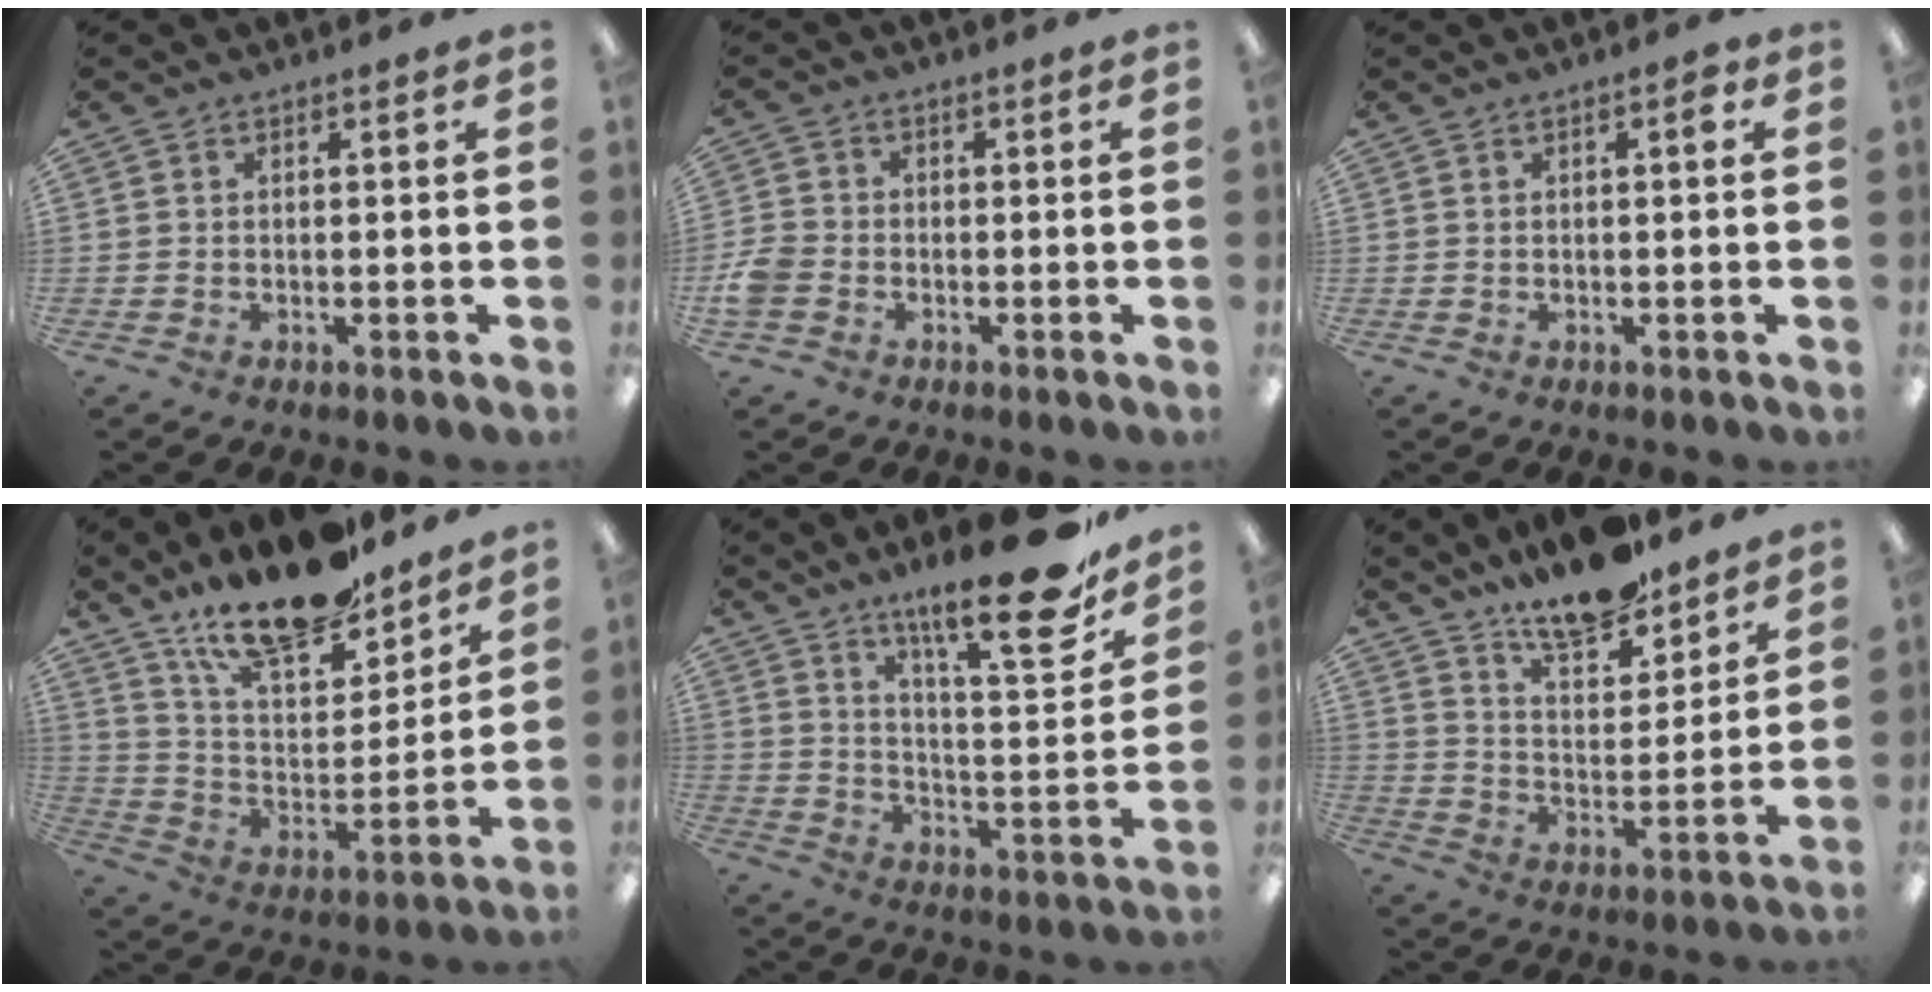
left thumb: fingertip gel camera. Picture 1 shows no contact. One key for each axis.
{"total": 4.9, "fx": -1.7, "fy": 3.9, "fz": 2.5, "tx": -0.050, "ty": 0.013, "tz": -0.030}
{"total": 1.9, "fx": 0.7, "fy": 0.4, "fz": 1.7, "tx": -0.026, "ty": 0.002, "tz": 0.008}
{"total": 19.9, "fx": 16.3, "fy": 6.4, "fz": 9.5, "tx": -0.175, "ty": -0.099, "tz": 0.285}
{"total": 22.3, "fx": 15.9, "fy": 5.8, "fz": 14.5, "tx": -0.204, "ty": -0.114, "tz": 0.252}
{"total": 13.6, "fx": 12.0, "fy": 4.0, "fz": 5.1, "tx": -0.082, "ty": -0.083, "tz": 0.215}